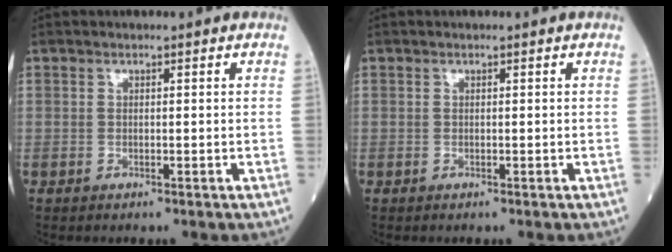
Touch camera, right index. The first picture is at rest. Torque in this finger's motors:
{"motor_torque": [0.03, 0.01, 0.00, 0.00]}